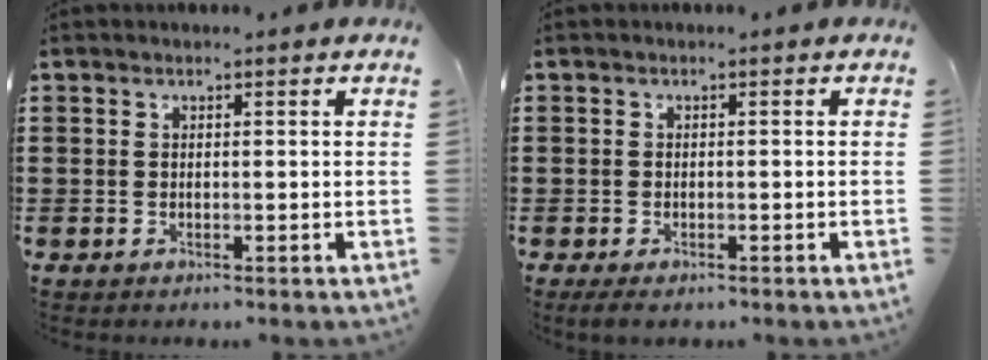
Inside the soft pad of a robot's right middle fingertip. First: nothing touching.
{"total": 1.0, "force": [-0.8, 0.5, 0.4], "torque": [-0.009, -0.001, -0.016]}